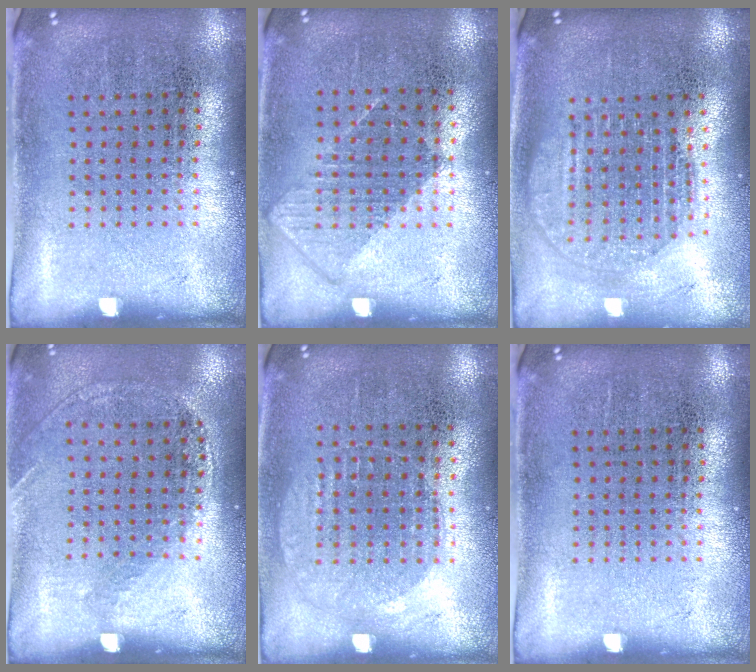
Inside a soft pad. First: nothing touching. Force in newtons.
{"total": 0.8, "press": 0.7, "slide": 0.4}
{"total": 1.9, "press": 1.5, "slide": 1.0}
{"total": 1.1, "press": 0.9, "slide": 0.7}
{"total": 0.9, "press": 0.8, "slide": 0.4}
{"total": 0.0}